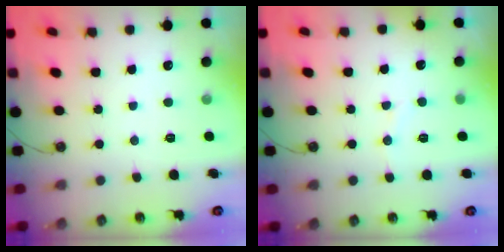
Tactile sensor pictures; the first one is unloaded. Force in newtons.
{"total": 5.5, "press": 5.3, "slide": 1.6}